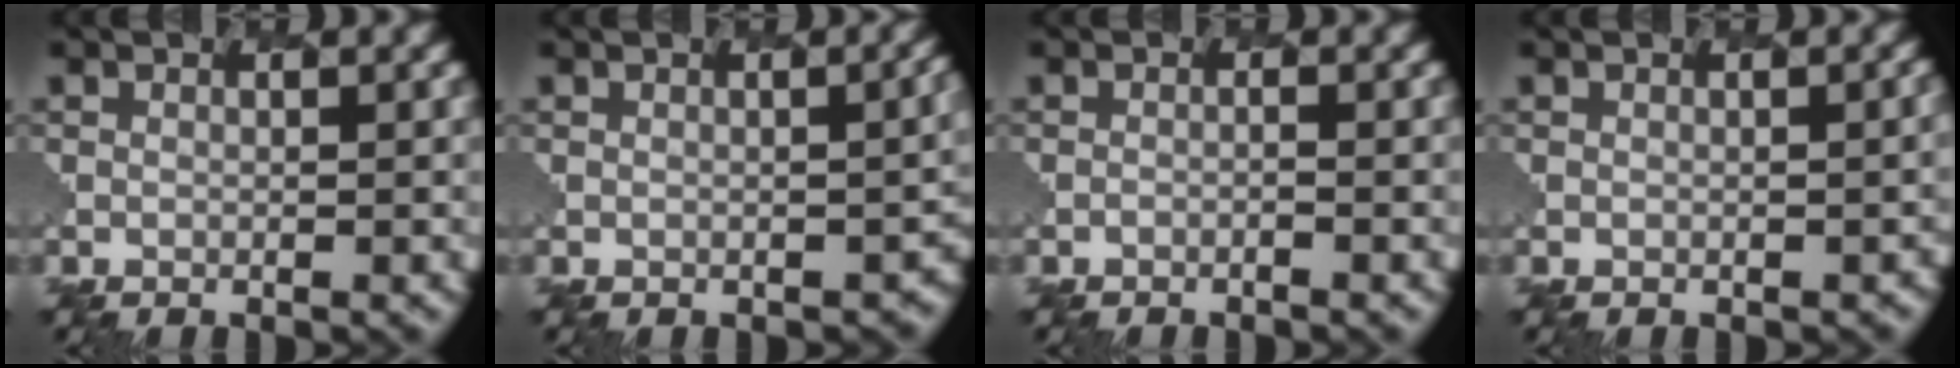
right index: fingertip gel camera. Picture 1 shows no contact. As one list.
[{"total": 4.5, "force": [-0.7, 2.1, 3.9], "torque": [-0.026, -0.004, -0.008]}, {"total": 1.8, "force": [-1.3, -0.4, -1.1], "torque": [0.000, 0.003, -0.022]}, {"total": 2.6, "force": [-0.4, 1.4, 2.2], "torque": [-0.010, 0.000, -0.002]}]